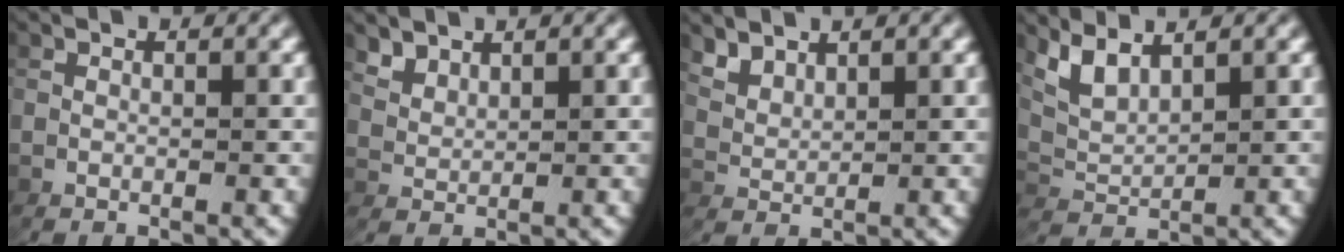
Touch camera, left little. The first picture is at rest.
{"total": 2.2, "force": [2.2, 0.2, 0.4], "torque": [-0.017, 0.002, 0.052]}
{"total": 2.3, "force": [2.1, 0.6, 0.6], "torque": [-0.024, 0.001, 0.050]}
{"total": 3.7, "force": [2.2, 2.0, 2.2], "torque": [-0.065, -0.004, 0.047]}